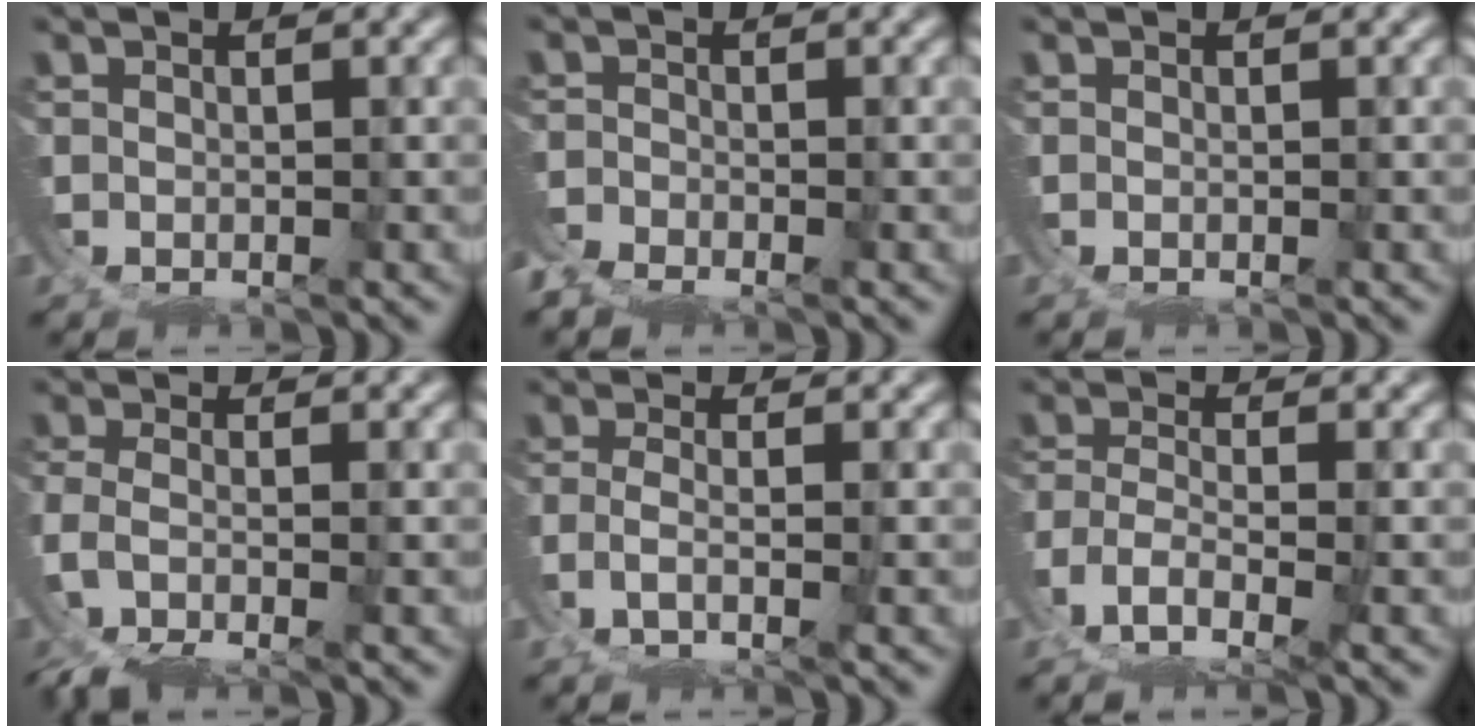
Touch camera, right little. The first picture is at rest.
{"total": 4.5, "force": [-3.2, 2.8, 1.2], "torque": [-0.036, -0.025, -0.052]}
{"total": 0.0}
{"total": 5.6, "force": [-3.3, 3.1, 3.4], "torque": [-0.106, -0.046, -0.035]}
{"total": 2.7, "force": [-0.9, 1.4, 2.1], "torque": [-0.052, -0.016, -0.014]}
{"total": 5.3, "force": [-2.8, 3.2, 3.2], "torque": [-0.084, -0.039, -0.034]}